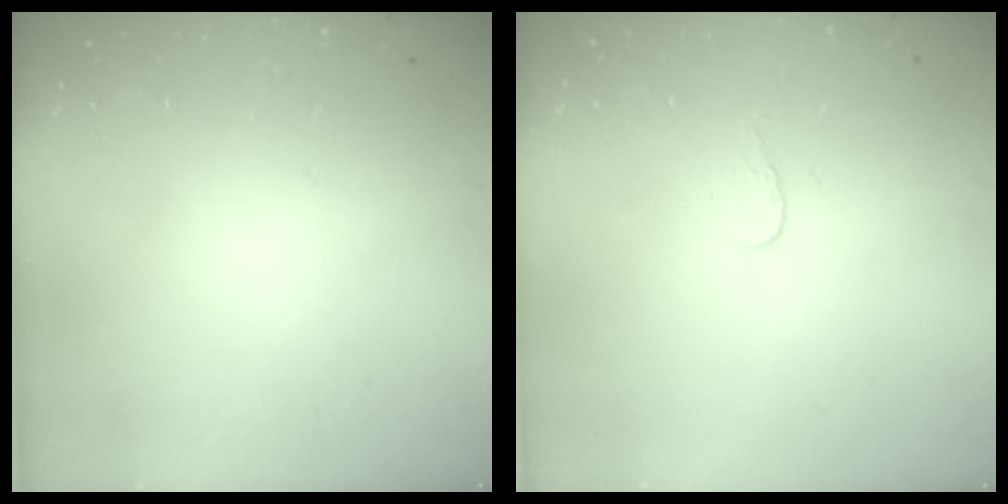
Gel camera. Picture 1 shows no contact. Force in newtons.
{"total": 3.8, "press": 3.8, "slide": 0.3}